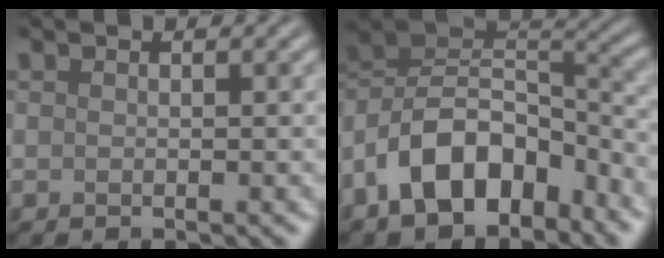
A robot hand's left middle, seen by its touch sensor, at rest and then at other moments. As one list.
[{"total": 11.0, "force": [-5.5, 5.9, 7.4], "torque": [-0.122, 0.015, -0.119]}]